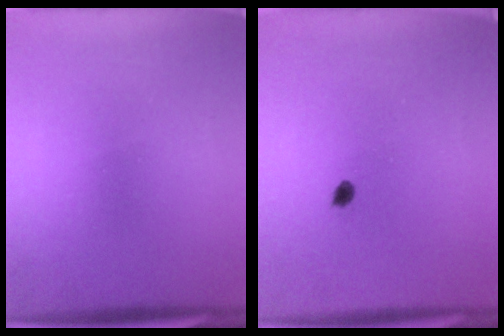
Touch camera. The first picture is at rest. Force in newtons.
{"total": 1.1}